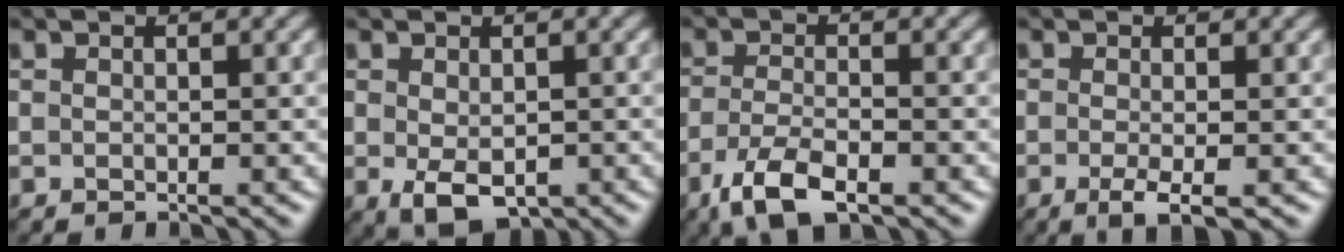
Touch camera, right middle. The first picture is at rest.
{"total": 4.0, "force": [-1.0, 2.4, 3.1], "torque": [-0.058, -0.014, -0.011]}
{"total": 4.7, "force": [-2.8, 1.7, 3.4], "torque": [-0.076, -0.010, -0.057]}
{"total": 2.4, "force": [-0.9, 0.5, 2.1], "torque": [-0.043, -0.009, -0.016]}